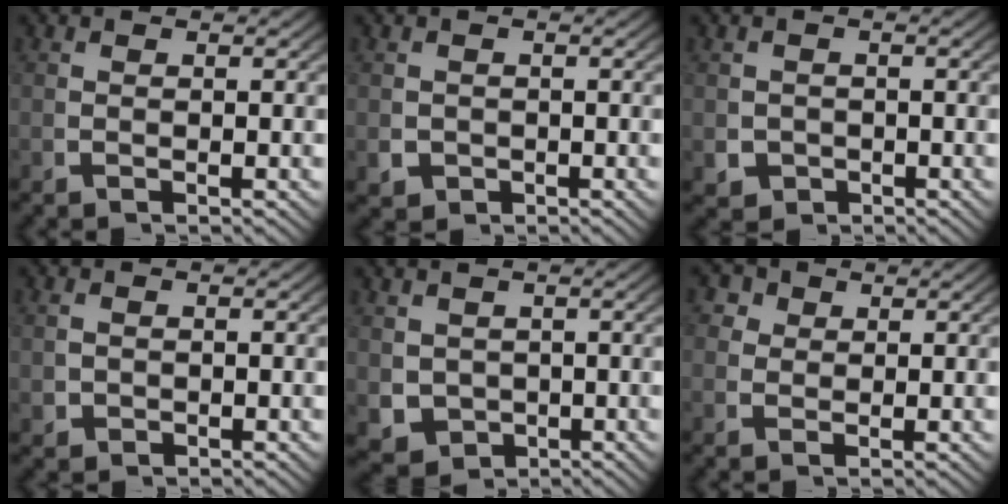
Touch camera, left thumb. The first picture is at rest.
{"total": 2.7, "force": [-0.9, 2.3, 0.9], "torque": [-0.025, -0.018, -0.005]}
{"total": 3.1, "force": [-1.2, 2.7, 1.1], "torque": [-0.027, -0.023, -0.009]}
{"total": 2.1, "force": [-0.1, 1.9, 0.9], "torque": [-0.025, -0.011, 0.005]}
{"total": 6.3, "force": [-1.3, 5.5, 2.9], "torque": [-0.065, -0.041, 0.000]}
{"total": 3.0, "force": [1.2, 2.5, 1.2], "torque": [-0.037, -0.010, 0.024]}